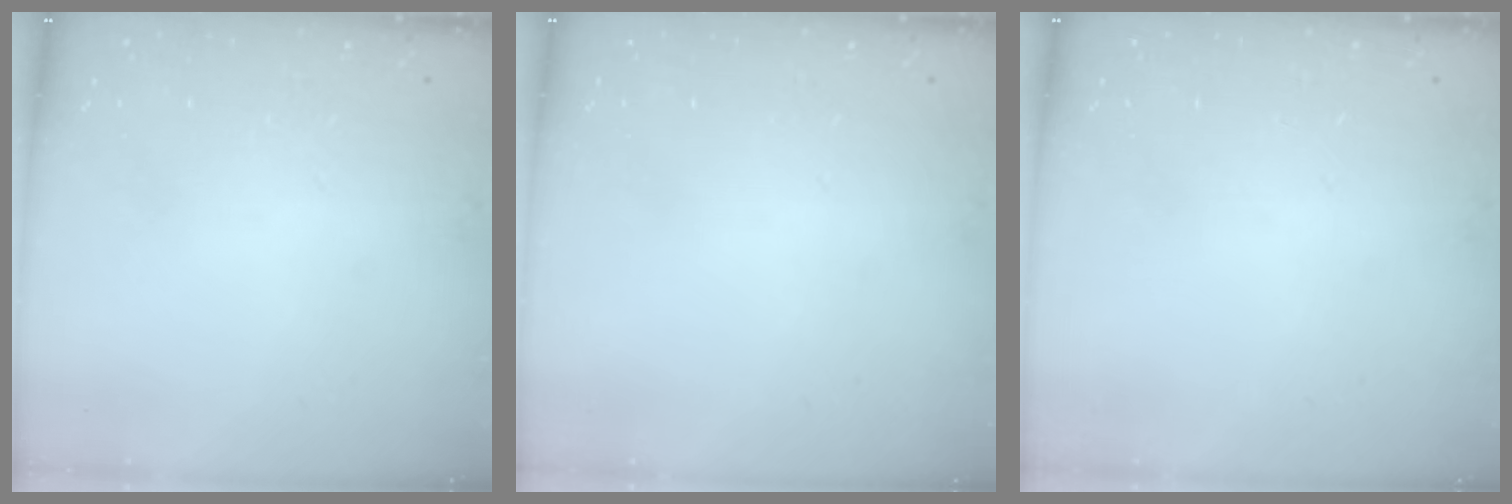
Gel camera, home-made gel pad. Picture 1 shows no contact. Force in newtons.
{"total": 0.0}
{"total": 0.0}